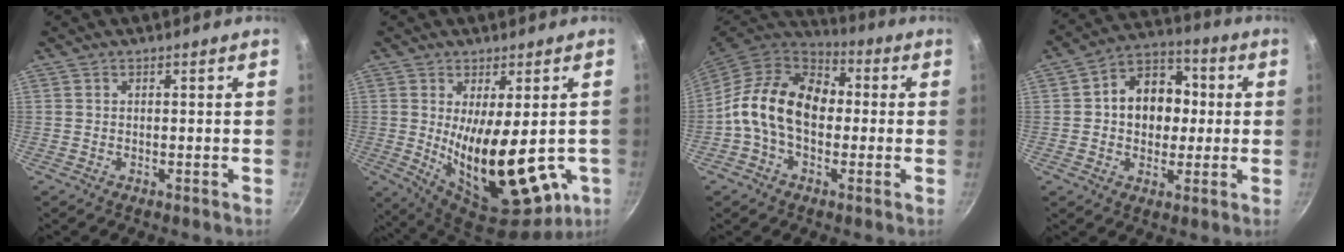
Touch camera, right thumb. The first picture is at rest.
{"total": 20.5, "force": [-2.4, 8.5, 18.5], "torque": [-0.268, -0.036, -0.010]}
{"total": 15.5, "force": [-0.1, 10.9, 11.1], "torque": [-0.153, 0.029, -0.026]}
{"total": 12.6, "force": [0.7, 9.9, 7.8], "torque": [-0.069, 0.023, -0.004]}